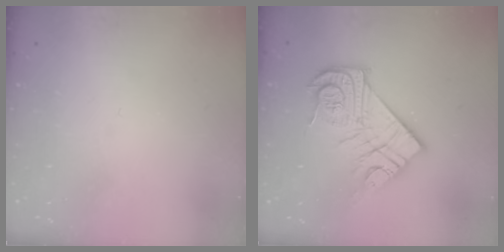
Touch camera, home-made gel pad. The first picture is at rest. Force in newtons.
{"total": 16.9, "press": 16.9, "slide": 1.5}